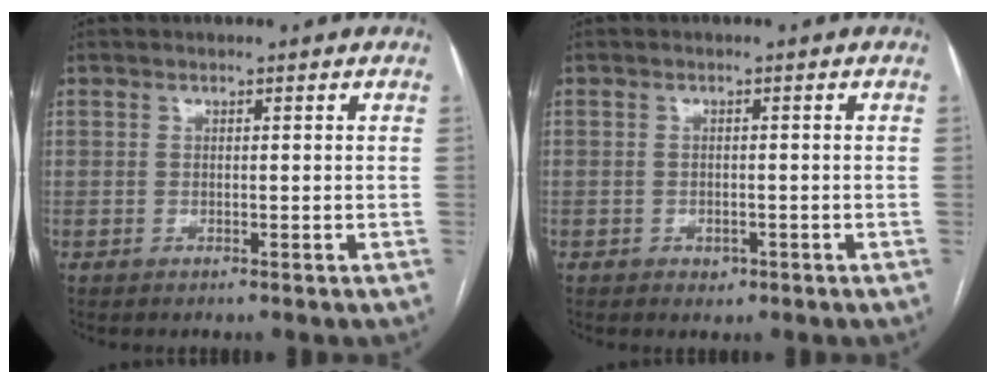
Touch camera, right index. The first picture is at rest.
{"total": 1.5, "force": [-0.8, 1.2, 0.6], "torque": [-0.009, 0.003, -0.005]}